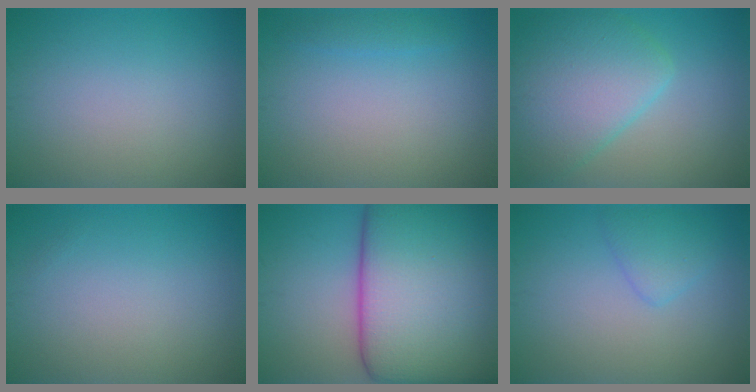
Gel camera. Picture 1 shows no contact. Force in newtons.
{"total": 1.0, "press": 1.0, "slide": 0.1}
{"total": 6.9, "press": 6.9, "slide": 0.2}
{"total": 0.0}
{"total": 20.4, "press": 20.4, "slide": 0.6}
{"total": 2.0, "press": 2.0, "slide": 0.2}